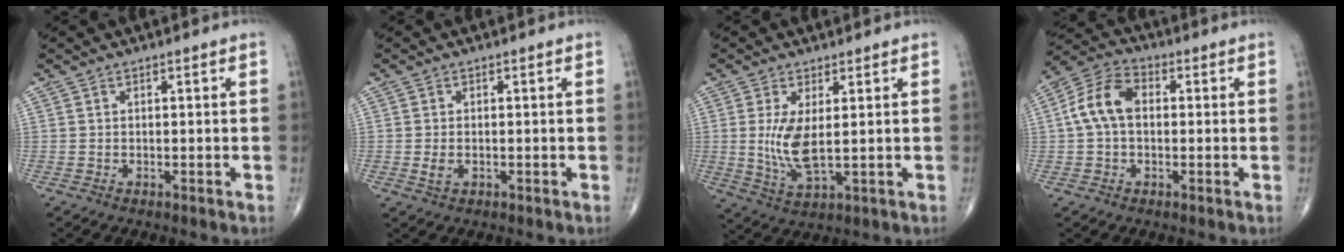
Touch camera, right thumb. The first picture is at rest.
{"total": 2.0, "force": [-0.4, 1.2, 1.6], "torque": [-0.032, -0.001, -0.007]}
{"total": 7.4, "force": [0.7, 2.6, 6.9], "torque": [-0.144, -0.020, 0.021]}
{"total": 9.0, "force": [0.6, 5.9, 6.8], "torque": [-0.134, 0.030, 0.002]}